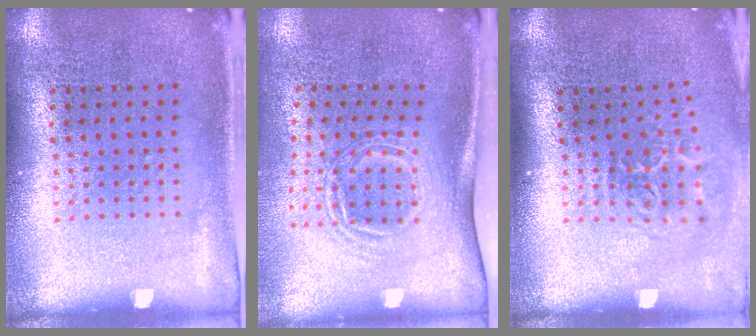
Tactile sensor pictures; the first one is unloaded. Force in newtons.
{"total": 1.7, "press": 1.2, "slide": 1.2}
{"total": 1.9, "press": 1.2, "slide": 1.5}